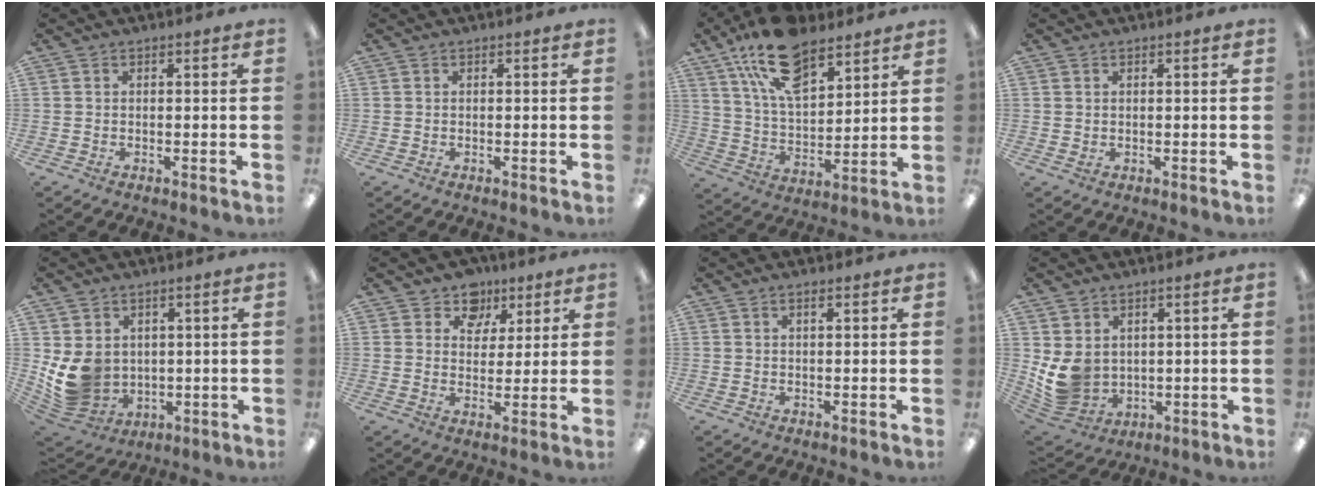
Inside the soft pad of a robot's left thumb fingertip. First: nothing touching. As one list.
[{"total": 0.0}, {"total": 17.4, "force": [11.5, 8.4, 10.0], "torque": [-0.178, -0.047, 0.205]}, {"total": 0.8, "force": [0.5, 0.5, 0.3], "torque": [-0.005, 0.003, 0.008]}, {"total": 10.8, "force": [1.4, 9.7, 4.5], "torque": [-0.115, -0.016, 0.034]}, {"total": 7.6, "force": [4.8, 5.7, 1.5], "torque": [-0.021, -0.030, 0.087]}, {"total": 0.9, "force": [0.6, 0.3, 0.6], "torque": [-0.005, -0.001, 0.009]}, {"total": 9.1, "force": [1.9, 7.9, 4.0], "torque": [-0.106, -0.016, 0.042]}]